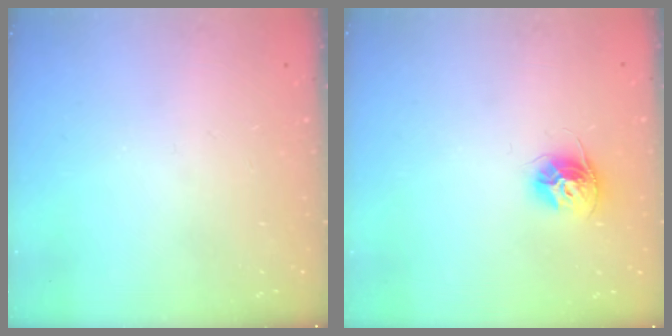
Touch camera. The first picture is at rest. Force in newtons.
{"total": 10.5, "press": 10.4, "slide": 0.8}